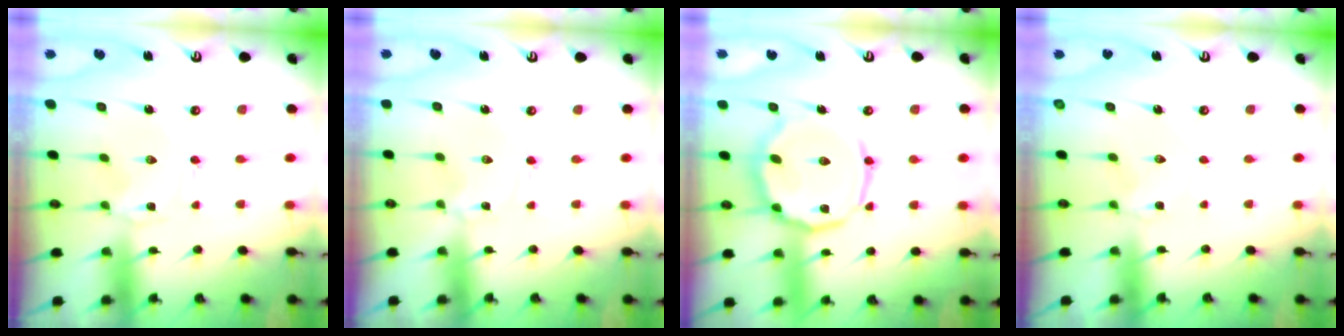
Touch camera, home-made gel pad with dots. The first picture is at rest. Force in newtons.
{"total": 0.0}
{"total": 15.2, "press": 15.2, "slide": 1.2}
{"total": 2.4, "press": 2.4, "slide": 0.3}